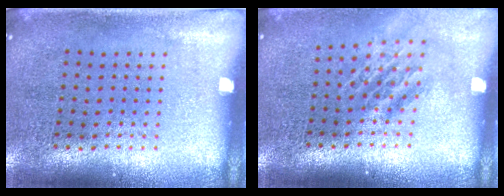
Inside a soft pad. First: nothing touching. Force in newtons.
{"total": 1.5, "press": 1.1, "slide": 1.1}